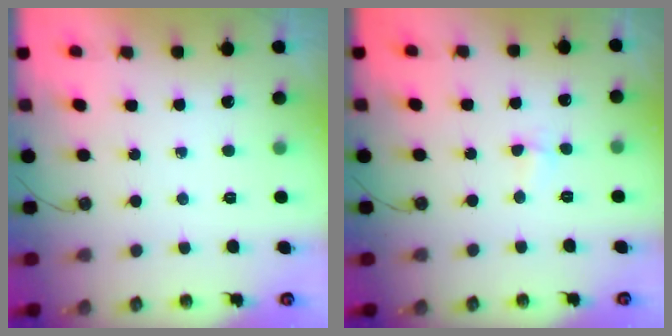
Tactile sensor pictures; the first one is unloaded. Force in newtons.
{"total": 2.7, "press": 2.0, "slide": 1.8}